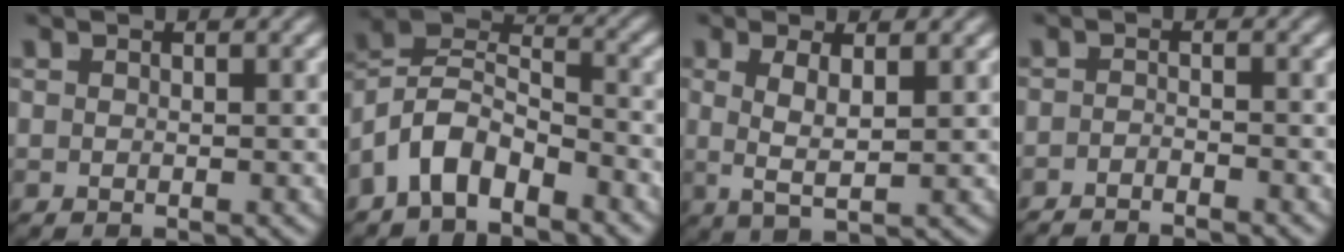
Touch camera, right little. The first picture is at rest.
{"total": 8.4, "force": [-1.3, 6.9, 4.7], "torque": [-0.100, -0.022, -0.027]}
{"total": 3.5, "force": [0.3, 1.3, 3.2], "torque": [-0.063, -0.008, 0.011]}
{"total": 3.1, "force": [-3.1, -0.1, -0.1], "torque": [0.004, -0.015, -0.049]}